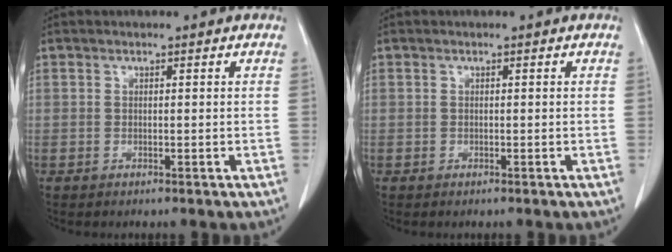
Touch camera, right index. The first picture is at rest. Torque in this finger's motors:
{"motor_torque": [0.07, -0.06, -0.09, 0.00]}